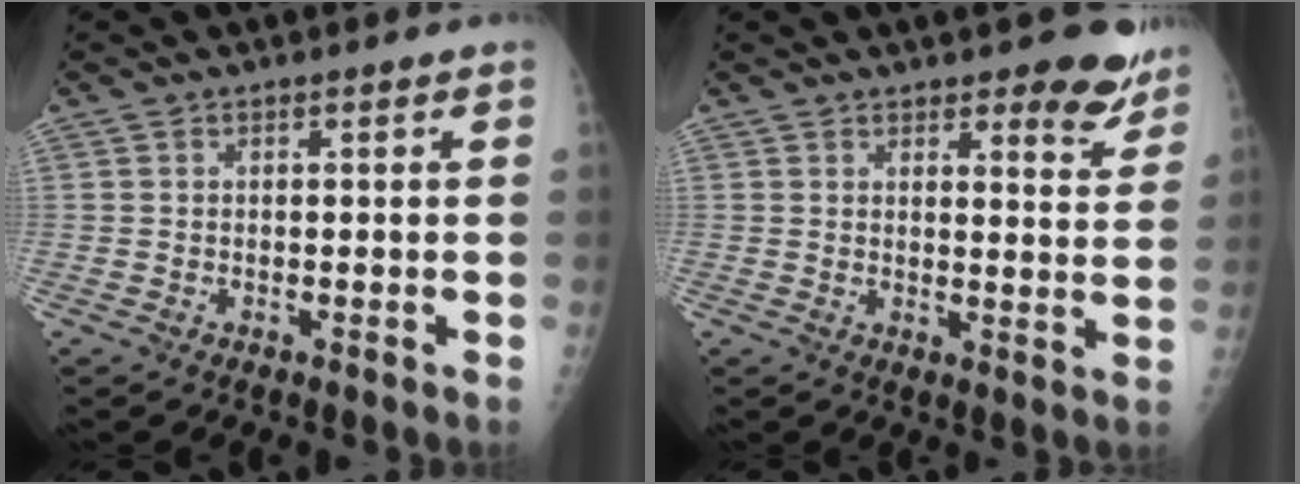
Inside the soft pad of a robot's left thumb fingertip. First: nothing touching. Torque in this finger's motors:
{"motor_torque": [-0.10, 0.04, 0.00, -0.27, 0.04]}